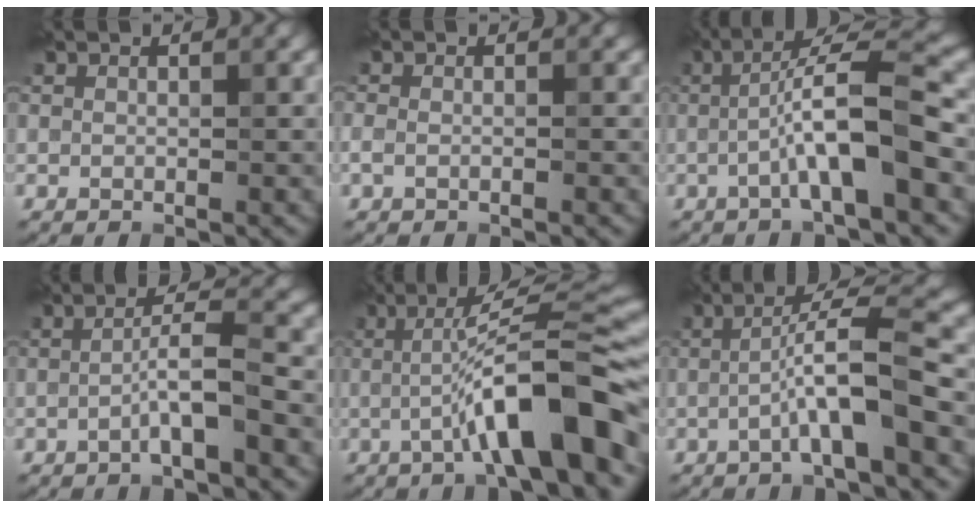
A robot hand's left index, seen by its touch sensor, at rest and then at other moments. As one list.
[{"total": 0.9, "force": [-0.4, 0.2, 0.7], "torque": [-0.019, 0.001, -0.014]}, {"total": 6.9, "force": [-1.5, 0.7, 6.7], "torque": [-0.109, 0.024, -0.032]}, {"total": 3.2, "force": [-1.2, -0.2, 2.9], "torque": [-0.051, 0.018, -0.031]}, {"total": 9.5, "force": [-2.5, 1.2, 9.0], "torque": [-0.129, 0.024, -0.045]}, {"total": 5.8, "force": [-1.6, 0.3, 5.6], "torque": [-0.091, 0.025, -0.036]}]